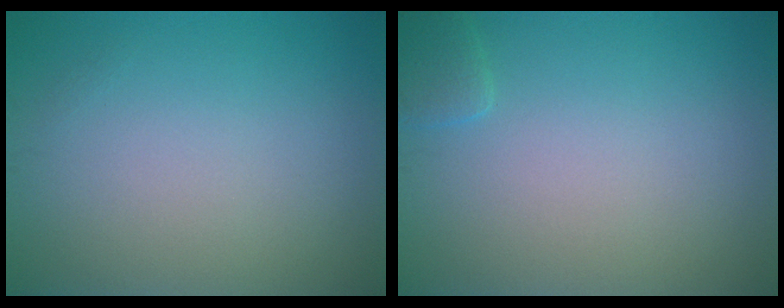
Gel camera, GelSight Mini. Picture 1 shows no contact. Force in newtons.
{"total": 1.3, "press": 1.3, "slide": 0.1}